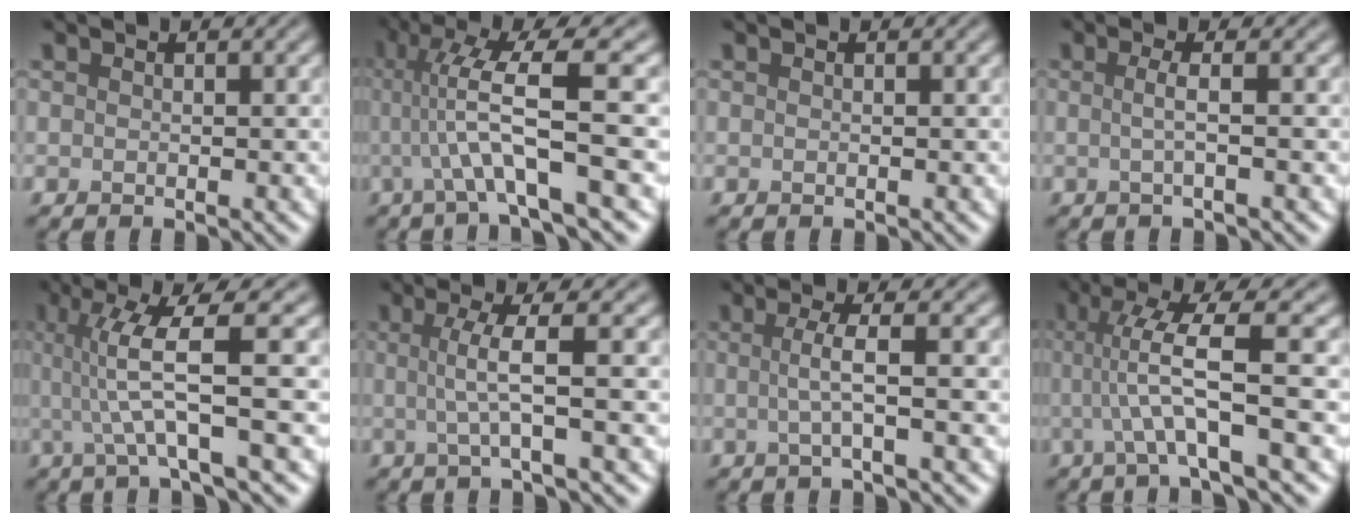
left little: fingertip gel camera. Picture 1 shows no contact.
{"total": 7.1, "force": [0.0, 0.9, 7.1], "torque": [-0.122, 0.006, -0.001]}
{"total": 0.0}
{"total": 2.0, "force": [0.0, 0.6, 1.9], "torque": [-0.031, -0.001, -0.008]}
{"total": 6.0, "force": [0.5, 0.8, 6.0], "torque": [-0.110, 0.005, 0.011]}
{"total": 3.7, "force": [0.1, 0.6, 3.6], "torque": [-0.065, 0.001, -0.006]}
{"total": 2.7, "force": [-0.1, 0.6, 2.7], "torque": [-0.049, -0.002, -0.009]}
{"total": 5.9, "force": [0.0, 0.7, 5.8], "torque": [-0.107, 0.005, -0.001]}